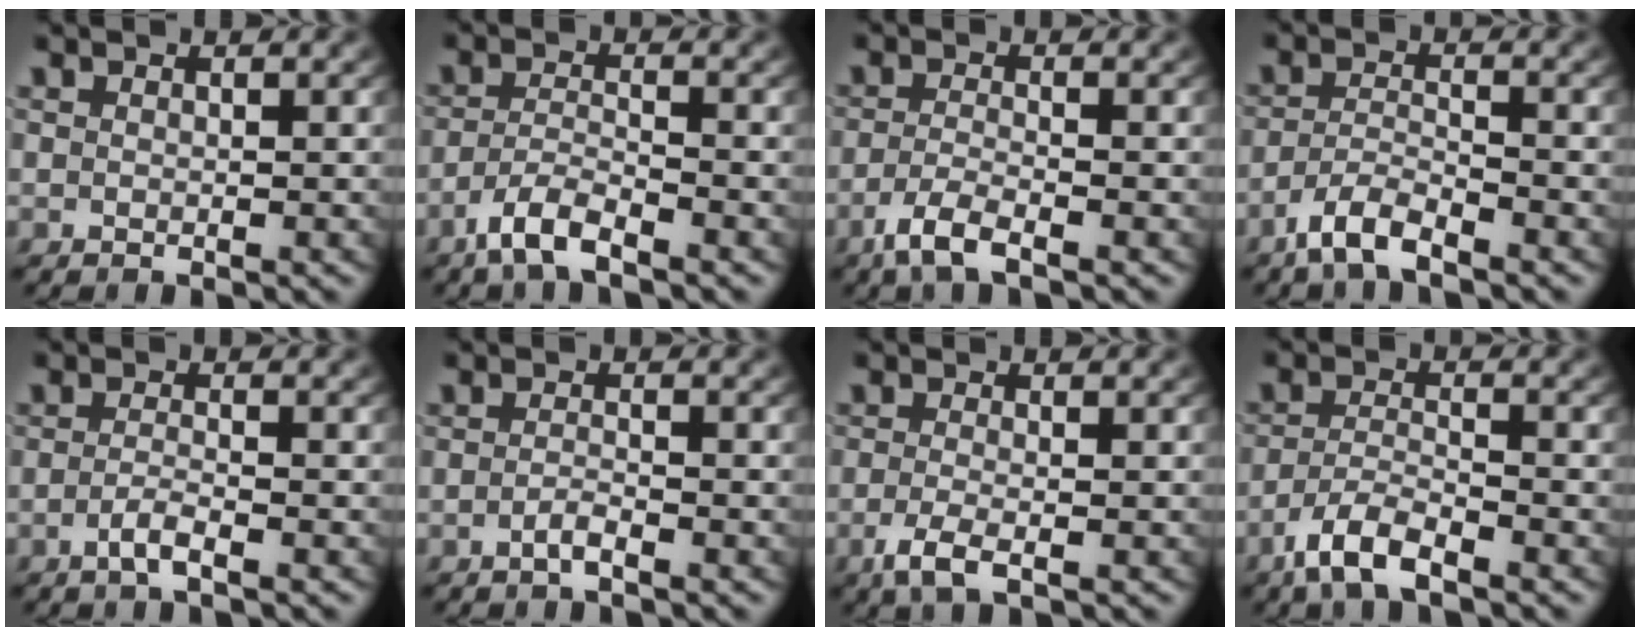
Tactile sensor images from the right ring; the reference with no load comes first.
{"total": 3.4, "force": [-2.5, 1.0, 2.1], "torque": [-0.048, -0.009, -0.042]}
{"total": 3.1, "force": [-2.2, 0.6, 2.2], "torque": [-0.059, -0.014, -0.033]}
{"total": 3.5, "force": [-2.6, 1.2, 2.0], "torque": [-0.044, -0.007, -0.046]}
{"total": 2.0, "force": [-1.5, -0.1, 1.4], "torque": [-0.037, -0.011, -0.024]}
{"total": 1.4, "force": [-1.2, -0.1, 0.8], "torque": [-0.021, -0.007, -0.022]}
{"total": 2.8, "force": [-1.6, 0.7, 2.1], "torque": [-0.059, -0.019, -0.021]}
{"total": 3.8, "force": [-2.6, 1.3, 2.4], "torque": [-0.056, -0.011, -0.043]}